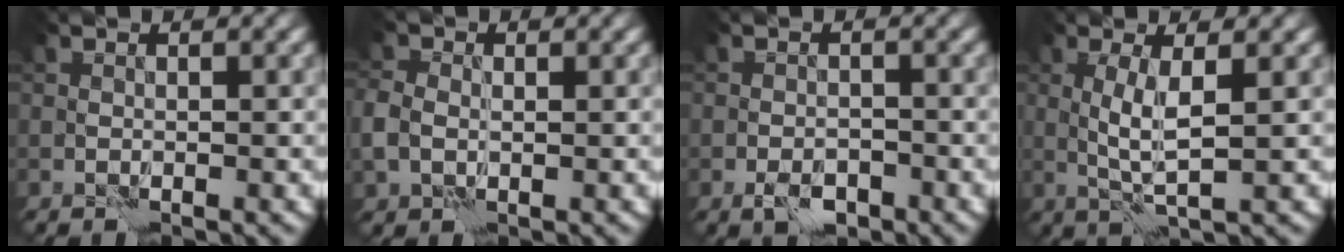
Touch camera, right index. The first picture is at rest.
{"total": 3.0, "force": [0.1, 2.4, 1.9], "torque": [-0.048, 0.000, 0.001]}
{"total": 2.1, "force": [-1.3, 1.1, 1.2], "torque": [-0.017, -0.001, -0.023]}
{"total": 2.9, "force": [0.7, 0.3, 2.8], "torque": [-0.058, 0.000, 0.013]}